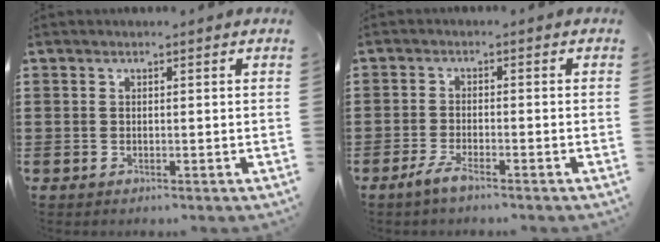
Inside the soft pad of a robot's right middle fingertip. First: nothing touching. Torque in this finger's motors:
{"motor_torque": [2.14, 0.00, 0.06, 0.05]}